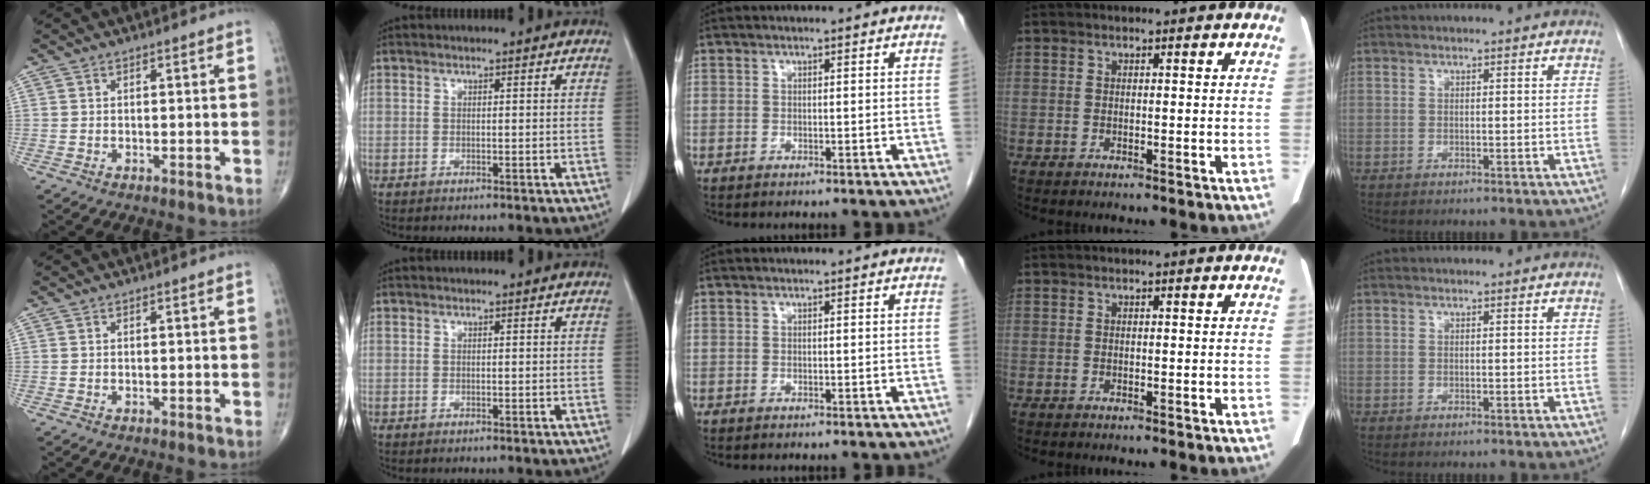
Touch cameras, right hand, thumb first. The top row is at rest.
{}